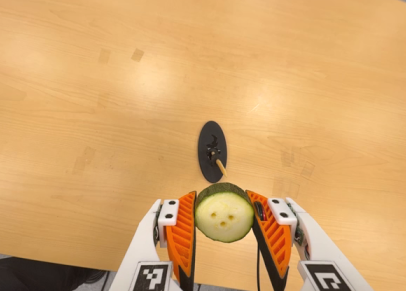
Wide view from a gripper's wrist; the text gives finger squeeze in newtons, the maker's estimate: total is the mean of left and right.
{"total": 7.4, "left": 6.7, "right": 8.1}